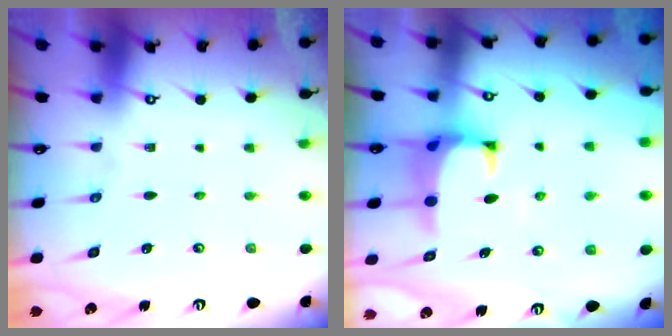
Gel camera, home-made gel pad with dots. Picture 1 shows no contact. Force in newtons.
{"total": 1.3, "press": 0.8, "slide": 1.0}